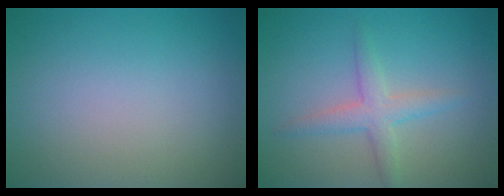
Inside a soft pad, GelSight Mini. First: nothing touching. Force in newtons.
{"total": 2.7, "press": 2.7, "slide": 0.1}